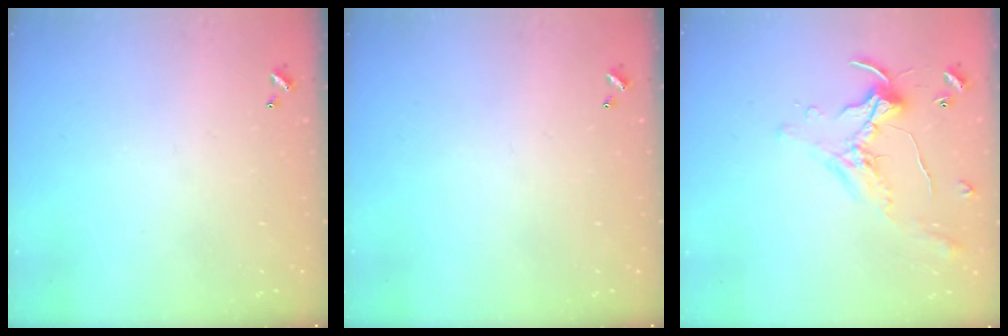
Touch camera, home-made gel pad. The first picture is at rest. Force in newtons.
{"total": 0.0}
{"total": 0.8, "press": 0.8, "slide": 0.2}